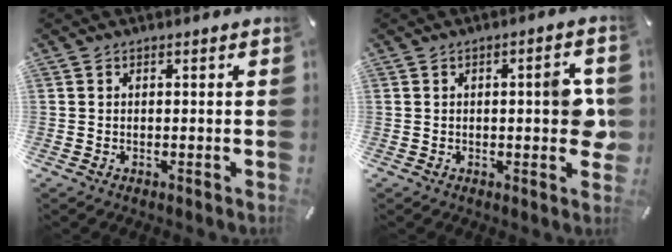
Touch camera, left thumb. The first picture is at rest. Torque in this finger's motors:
{"motor_torque": [0.67, 1.46, 0.44, -0.23, 0.13]}